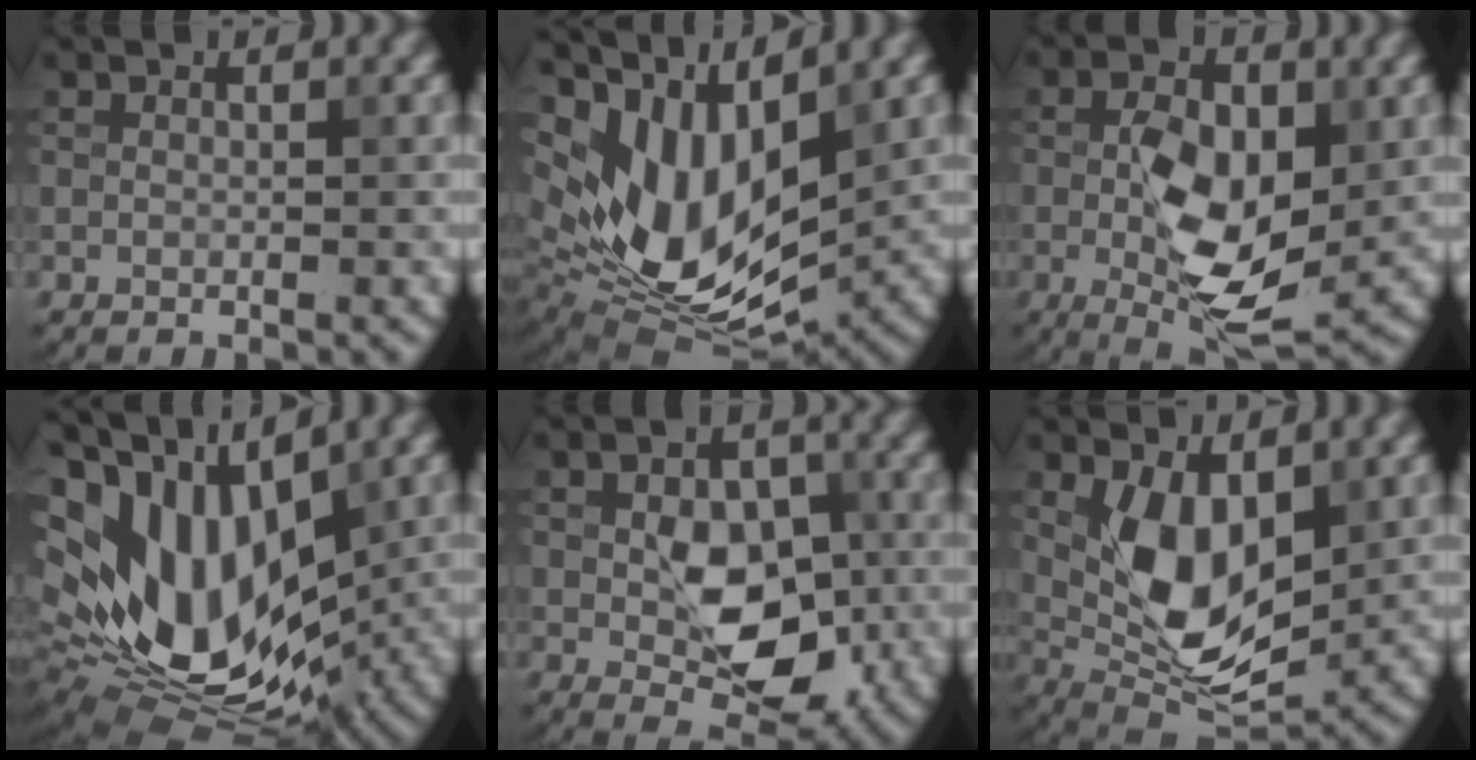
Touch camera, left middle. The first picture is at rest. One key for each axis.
{"total": 10.8, "fx": 3.1, "fy": 5.9, "fz": 8.5, "tx": -0.175, "ty": -0.012, "tz": 0.062}
{"total": 8.9, "fx": -0.8, "fy": 4.0, "fz": 7.9, "tx": -0.138, "ty": 0.001, "tz": -0.015}
{"total": 15.4, "fx": 2.5, "fy": 9.6, "fz": 11.8, "tx": -0.238, "ty": 0.006, "tz": 0.045}
{"total": 7.5, "fx": -0.8, "fy": 4.6, "fz": 5.9, "tx": -0.092, "ty": -0.004, "tz": -0.012}
{"total": 7.8, "fx": 1.0, "fy": 4.0, "fz": 6.7, "tx": -0.129, "ty": -0.011, "tz": 0.021}